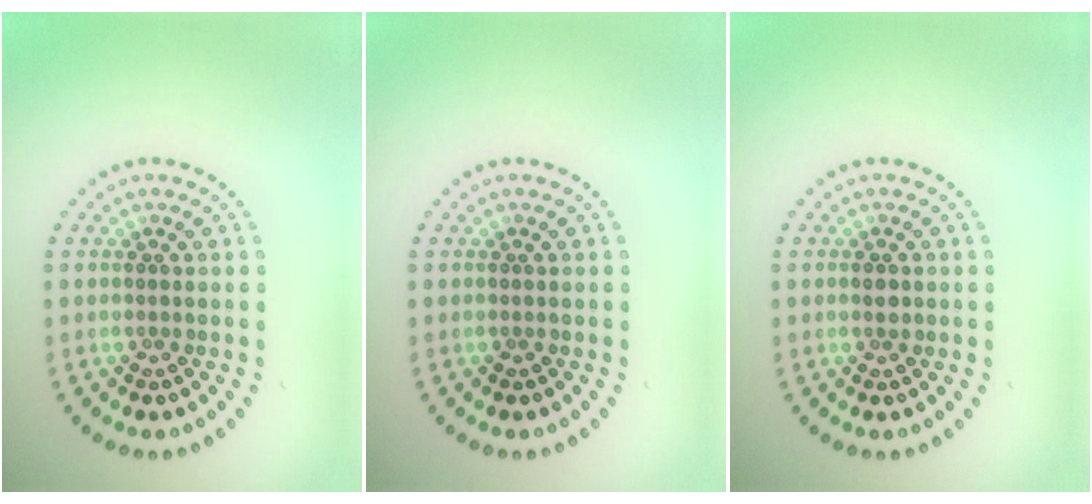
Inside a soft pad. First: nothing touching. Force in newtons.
{"total": 0.0}
{"total": 1.2, "press": 1.2, "slide": 0.1}